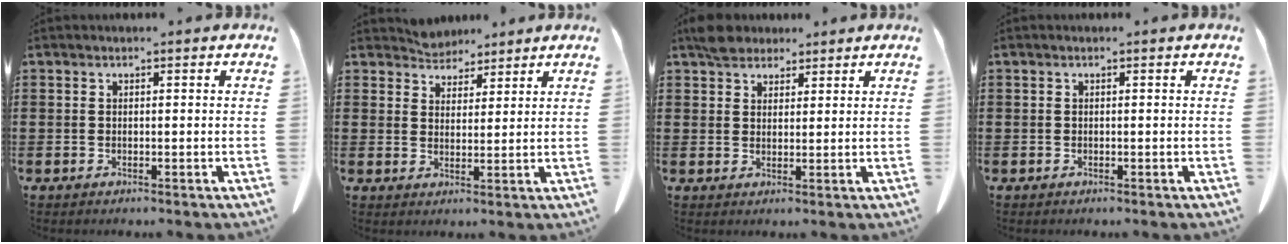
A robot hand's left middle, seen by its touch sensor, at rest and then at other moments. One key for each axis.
{"total": 4.1, "fx": 3.7, "fy": 1.7, "fz": -0.1, "tx": -0.017, "ty": -0.013, "tz": 0.069}
{"total": 3.8, "fx": 3.1, "fy": 1.8, "fz": 1.1, "tx": -0.023, "ty": 0.004, "tz": 0.060}
{"total": 0.0}